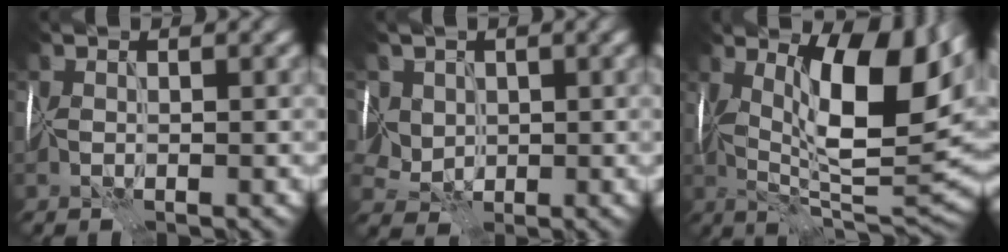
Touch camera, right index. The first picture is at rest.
{"total": 4.8, "force": [1.6, 4.0, 2.2], "torque": [-0.057, 0.018, 0.035]}
{"total": 12.8, "force": [3.4, 4.5, 11.5], "torque": [-0.179, 0.000, 0.056]}